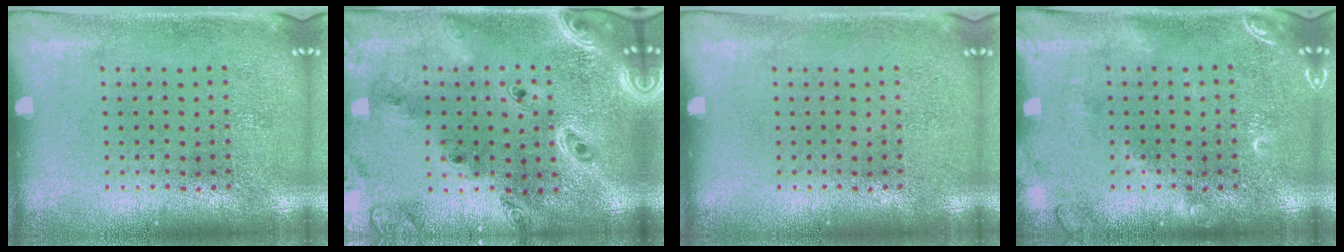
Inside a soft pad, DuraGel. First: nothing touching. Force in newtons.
{"total": 2.3, "press": 2.1, "slide": 1.0}
{"total": 0.0}
{"total": 2.0, "press": 2.0, "slide": 0.3}